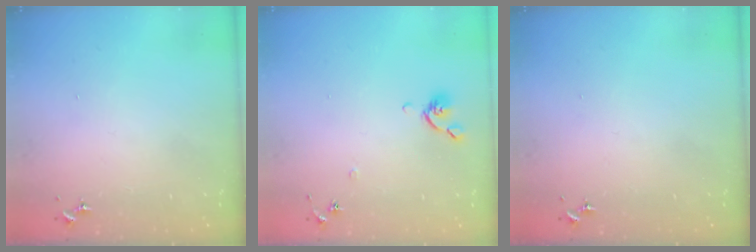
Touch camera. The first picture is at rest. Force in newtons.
{"total": 6.2, "press": 6.2, "slide": 0.8}
{"total": 0.0}